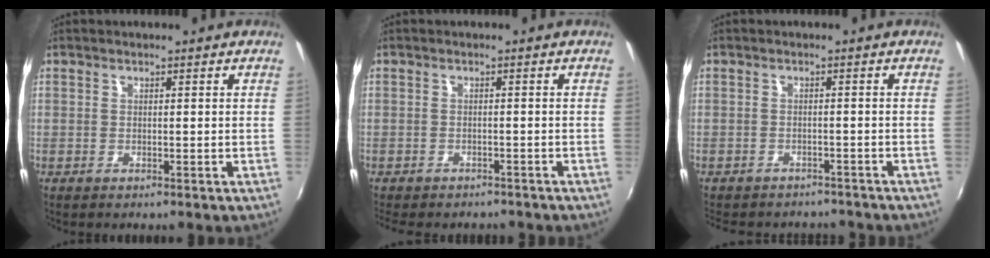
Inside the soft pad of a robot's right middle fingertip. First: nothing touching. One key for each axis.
{"total": 5.9, "fx": -5.1, "fy": 2.1, "fz": 2.1, "tx": -0.054, "ty": -0.015, "tz": -0.072}
{"total": 8.7, "fx": -7.6, "fy": 3.1, "fz": 2.7, "tx": -0.066, "ty": -0.012, "tz": -0.104}